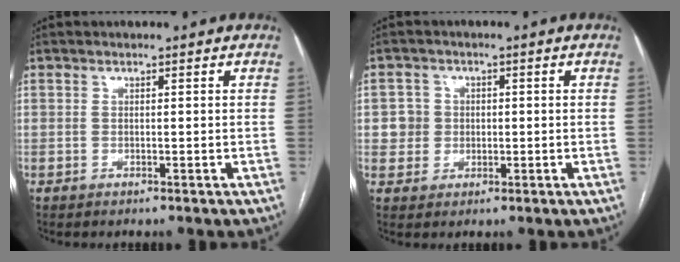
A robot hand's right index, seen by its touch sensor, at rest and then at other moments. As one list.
[{"total": 3.7, "force": [0.0, 3.7, 0.2], "torque": [0.007, 0.015, 0.003]}]